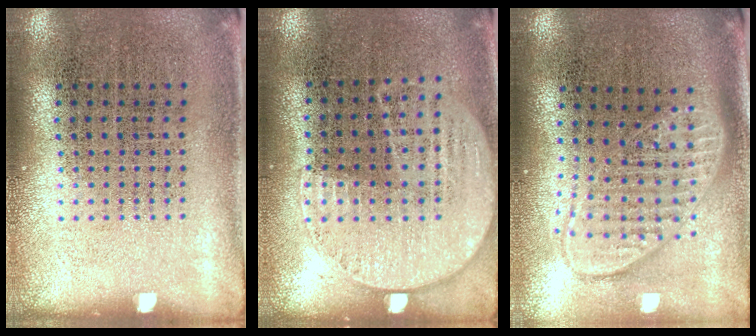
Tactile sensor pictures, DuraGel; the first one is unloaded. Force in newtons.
{"total": 1.0, "press": 0.9, "slide": 0.5}
{"total": 1.9, "press": 1.5, "slide": 1.1}